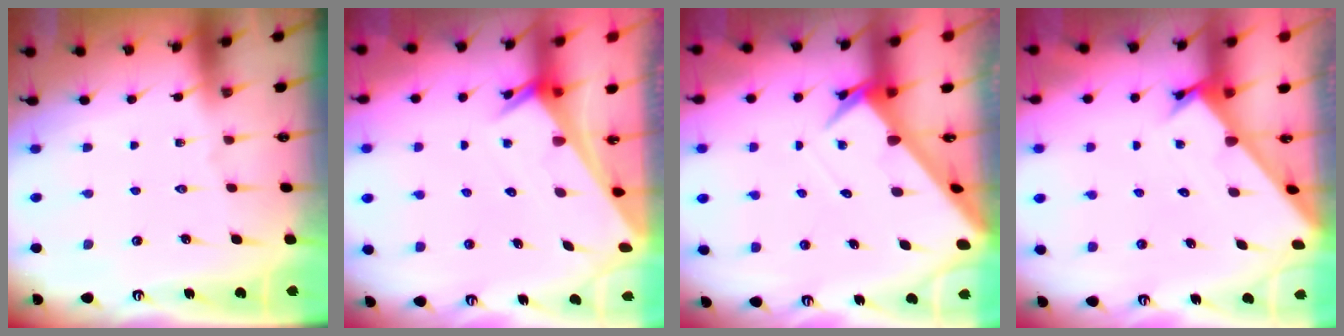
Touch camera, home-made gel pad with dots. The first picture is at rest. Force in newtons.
{"total": 2.4, "press": 2.4, "slide": 0.2}
{"total": 3.9, "press": 3.9, "slide": 0.4}
{"total": 2.3, "press": 2.3, "slide": 0.2}